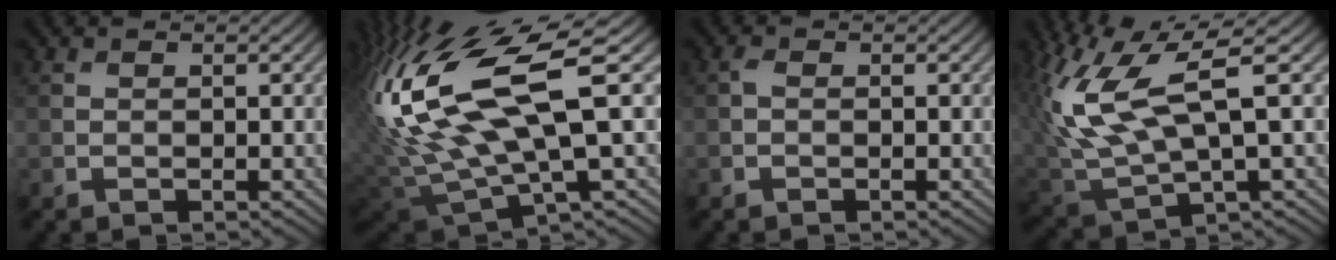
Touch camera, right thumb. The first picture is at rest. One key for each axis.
{"total": 18.0, "fx": 3.7, "fy": 6.4, "fz": 16.4, "tx": -0.383, "ty": 0.003, "tz": 0.080}
{"total": 0.8, "fx": -0.3, "fy": 0.4, "fz": 0.6, "tx": -0.016, "ty": 0.004, "tz": -0.008}
{"total": 14.3, "fx": 3.5, "fy": 5.9, "fz": 12.6, "tx": -0.310, "ty": 0.005, "tz": 0.076}